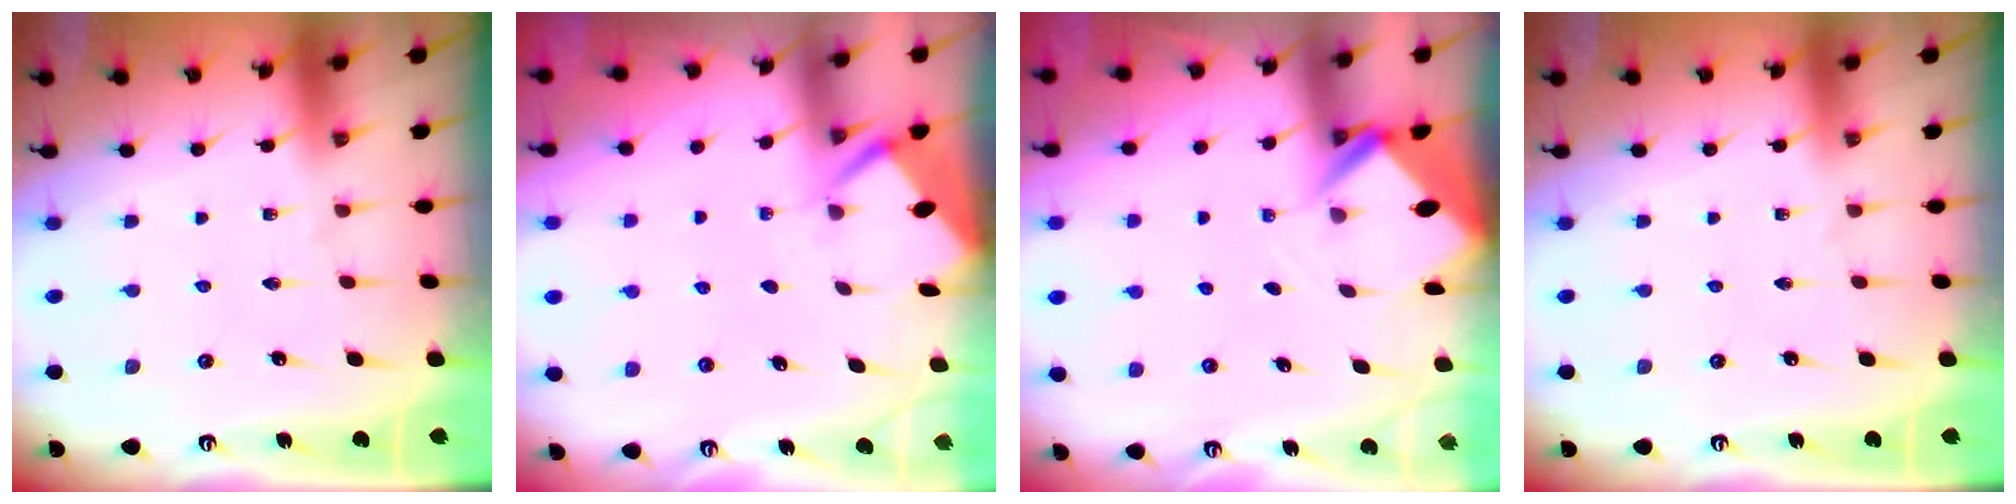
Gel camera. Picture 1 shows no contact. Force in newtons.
{"total": 2.6, "press": 2.6, "slide": 0.3}
{"total": 2.7, "press": 2.7, "slide": 0.1}
{"total": 0.0}